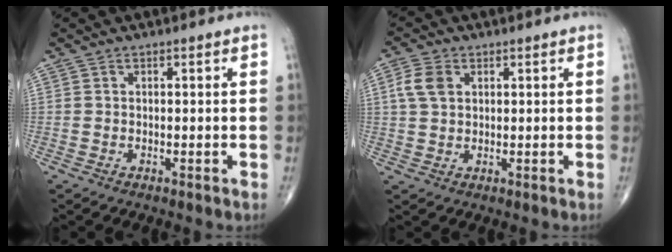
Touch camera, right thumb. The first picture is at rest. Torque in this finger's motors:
{"motor_torque": [-0.22, 0.24, 0.09, -0.05, 0.03]}